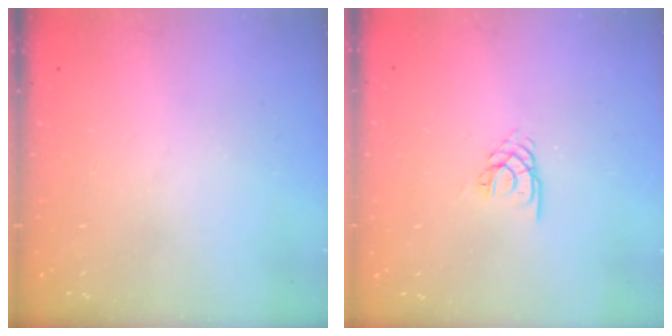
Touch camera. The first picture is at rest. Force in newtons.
{"total": 2.1, "press": 2.1, "slide": 0.2}